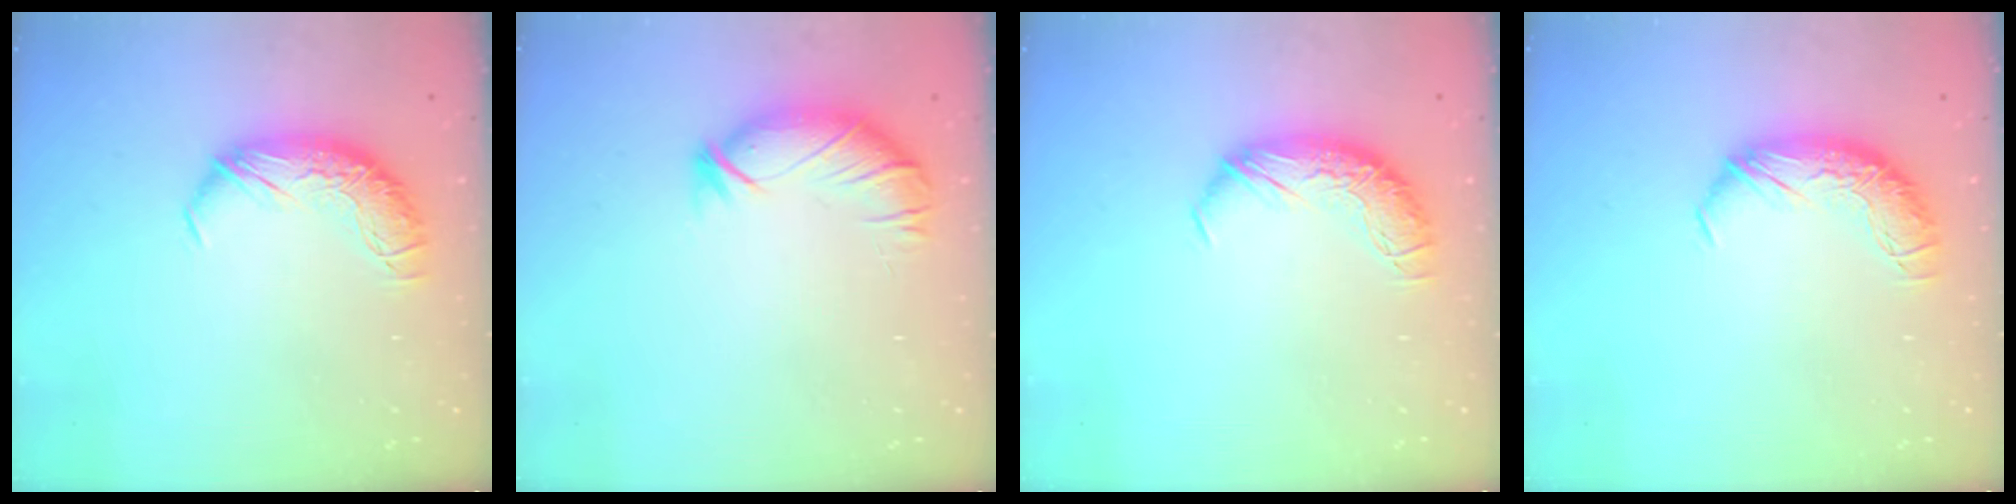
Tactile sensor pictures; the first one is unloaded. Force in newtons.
{"total": 3.1, "press": 3.0, "slide": 0.9}
{"total": 0.0}
{"total": 0.0}